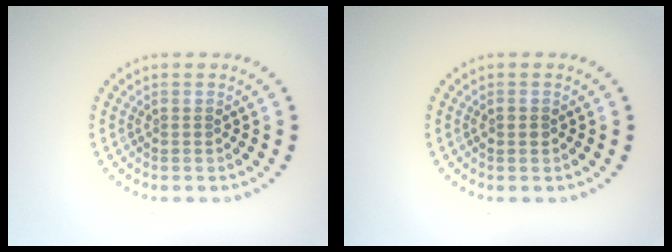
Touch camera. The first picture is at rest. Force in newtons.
{"total": 0.9, "press": 0.9, "slide": 0.1}